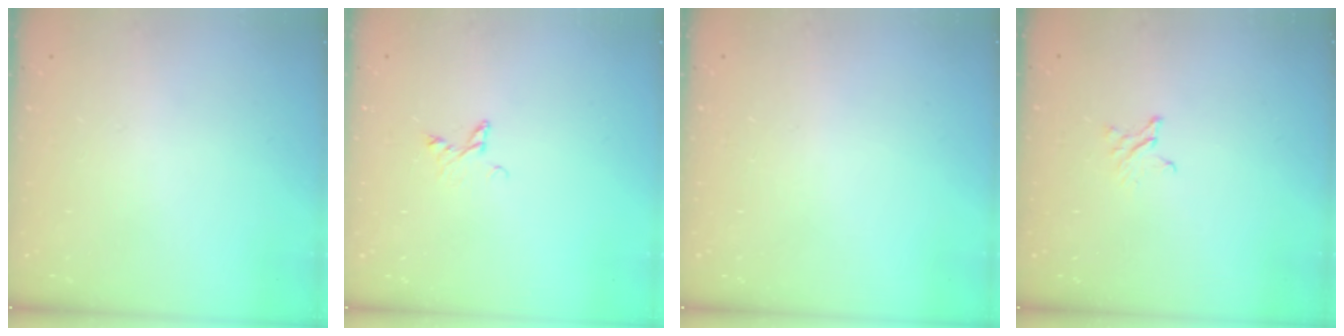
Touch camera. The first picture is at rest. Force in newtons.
{"total": 3.6, "press": 3.5, "slide": 0.4}
{"total": 0.0}
{"total": 2.0, "press": 2.0, "slide": 0.2}